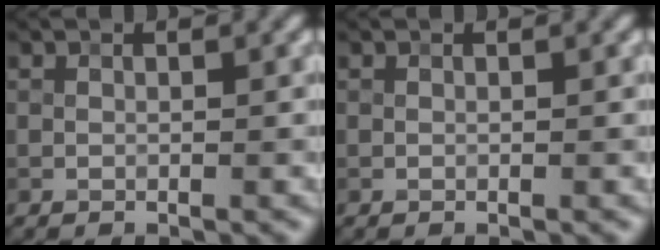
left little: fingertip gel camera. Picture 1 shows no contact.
{"total": 0.0}